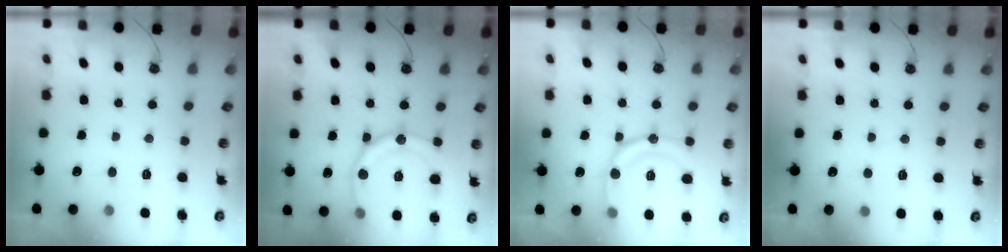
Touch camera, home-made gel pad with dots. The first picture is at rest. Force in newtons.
{"total": 17.2, "press": 17.1, "slide": 1.9}
{"total": 15.3, "press": 15.2, "slide": 2.0}
{"total": 2.9, "press": 2.9, "slide": 0.3}